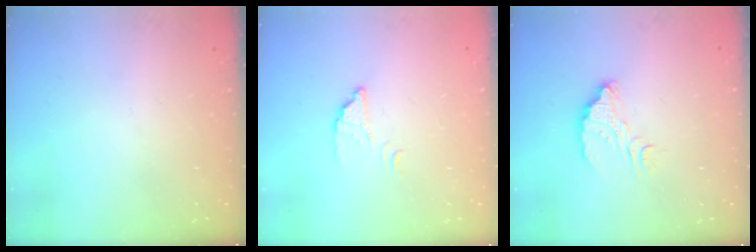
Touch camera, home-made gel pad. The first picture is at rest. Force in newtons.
{"total": 3.0, "press": 3.0, "slide": 0.2}
{"total": 6.2, "press": 6.2, "slide": 0.4}